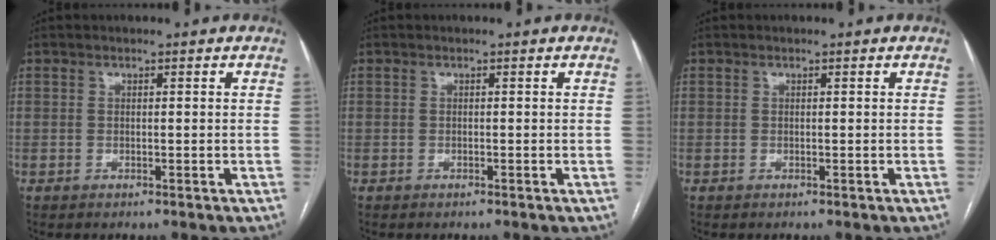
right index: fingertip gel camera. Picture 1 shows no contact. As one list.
[{"total": 0.0}, {"total": 0.0}]